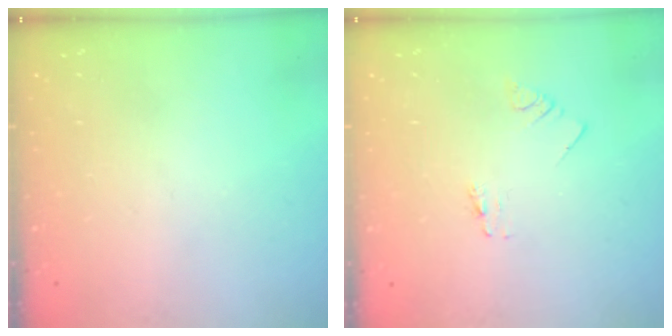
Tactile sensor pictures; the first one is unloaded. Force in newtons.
{"total": 0.0}